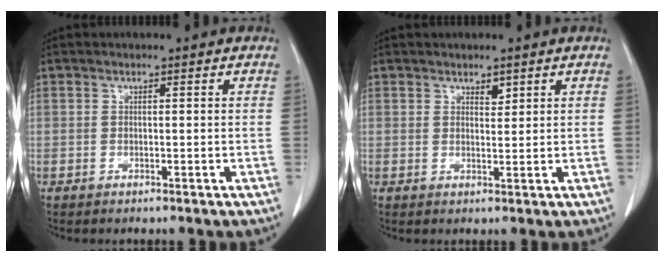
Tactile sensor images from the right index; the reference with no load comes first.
{"total": 1.8, "force": [1.1, 0.9, 1.0], "torque": [-0.018, -0.002, 0.023]}